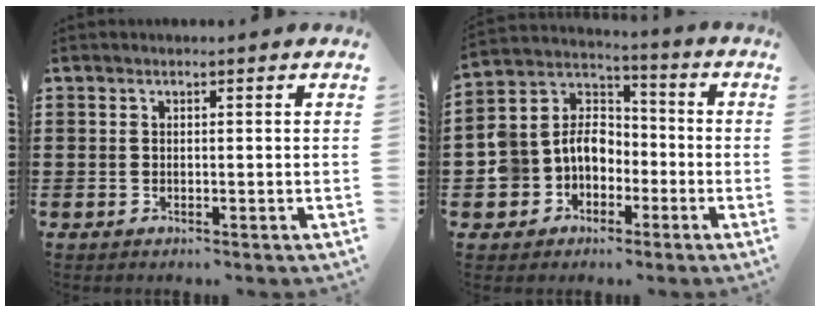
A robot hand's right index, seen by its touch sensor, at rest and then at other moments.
{"total": 7.9, "force": [-2.1, 7.0, 2.9], "torque": [-0.099, 0.003, -0.046]}